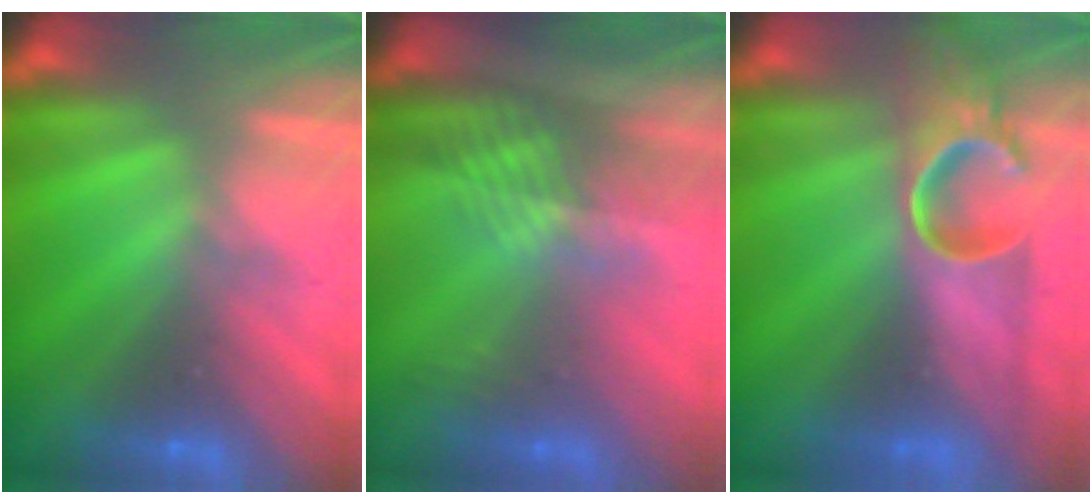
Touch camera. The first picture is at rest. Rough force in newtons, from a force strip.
{"total": 2.4}
{"total": 8.6}